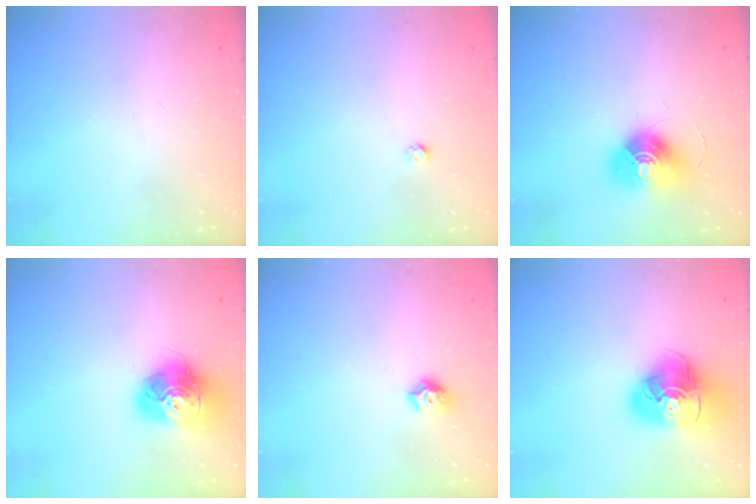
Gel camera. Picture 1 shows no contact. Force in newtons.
{"total": 1.9, "press": 1.9, "slide": 0.1}
{"total": 13.5, "press": 13.5, "slide": 0.6}
{"total": 16.4, "press": 16.4, "slide": 1.7}
{"total": 8.2, "press": 8.1, "slide": 1.0}
{"total": 17.3, "press": 17.2, "slide": 2.0}